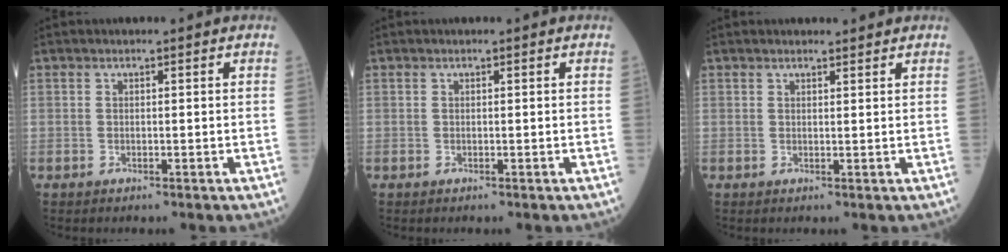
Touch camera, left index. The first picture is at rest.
{"total": 0.0}
{"total": 1.3, "force": [1.3, 0.2, 0.0], "torque": [-0.010, 0.001, 0.019]}